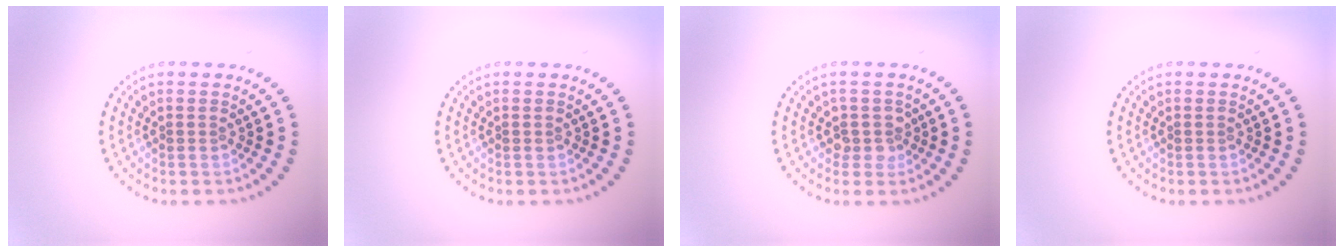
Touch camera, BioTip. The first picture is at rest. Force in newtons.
{"total": 0.0}
{"total": 1.8, "press": 1.5, "slide": 1.0}
{"total": 0.0}